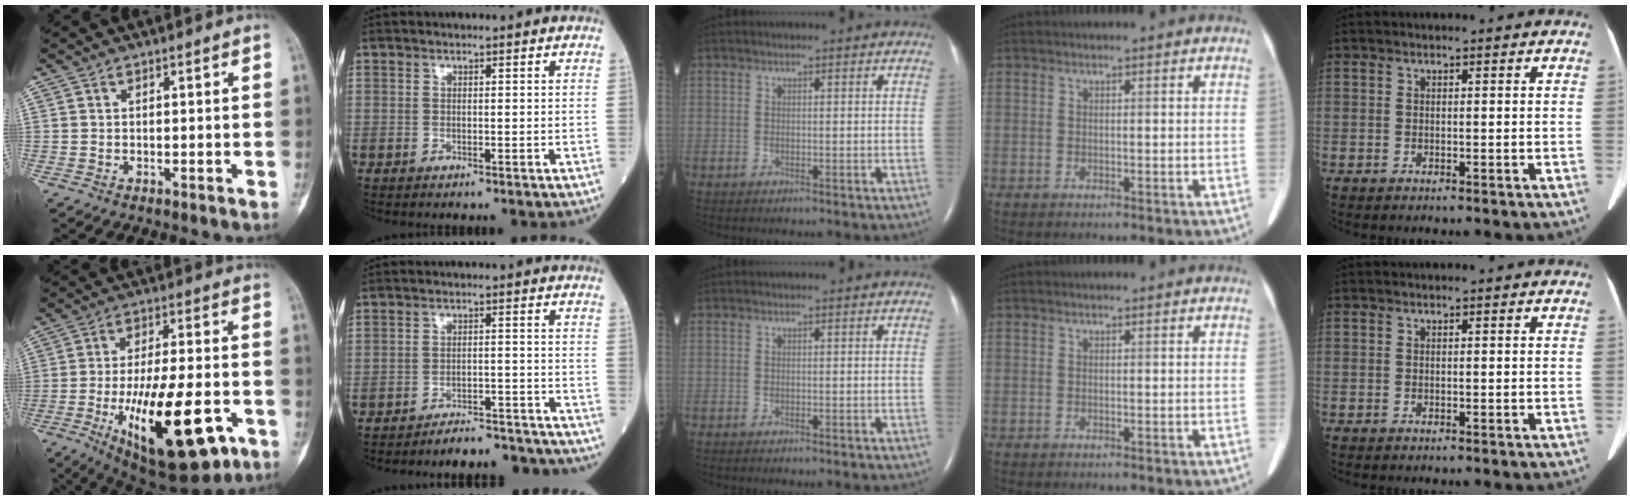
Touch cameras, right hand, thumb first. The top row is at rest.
{"thumb": {"total": 23.7, "force": [-8.5, 8.9, 20.2], "torque": [-0.318, 0.012, -0.114]}, "index": {"total": 11.6, "force": [-11.3, 1.5, 1.9], "torque": [-0.003, 0.018, -0.139]}}